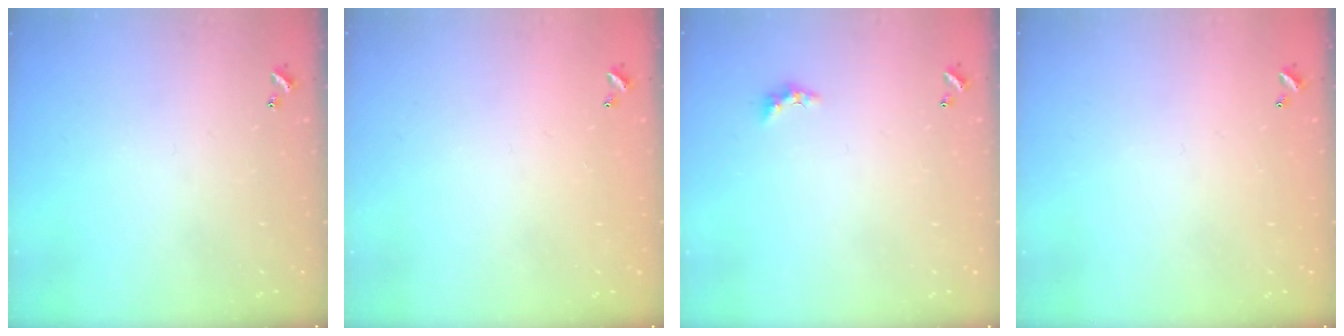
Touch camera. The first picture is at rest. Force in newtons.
{"total": 2.8, "press": 2.8, "slide": 0.1}
{"total": 1.3, "press": 1.2, "slide": 0.6}
{"total": 2.9, "press": 2.9, "slide": 0.1}